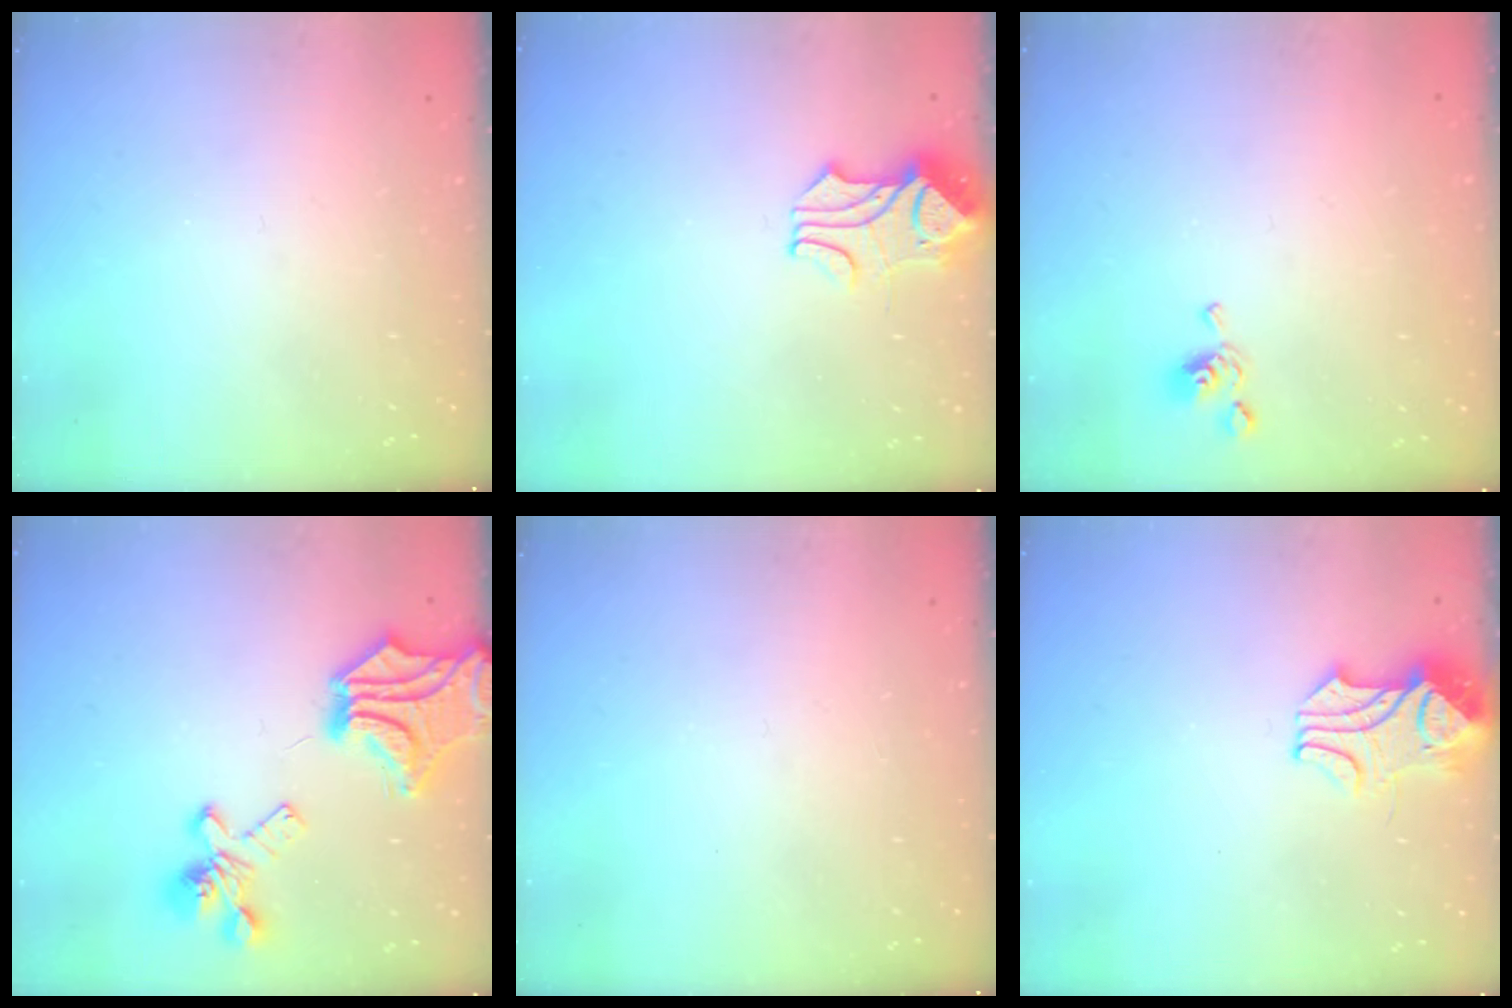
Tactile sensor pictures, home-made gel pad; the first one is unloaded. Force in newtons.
{"total": 1.7, "press": 1.3, "slide": 1.0}
{"total": 5.0, "press": 5.0, "slide": 0.5}
{"total": 12.3, "press": 11.8, "slide": 3.3}
{"total": 0.0}
{"total": 2.5, "press": 2.3, "slide": 1.0}